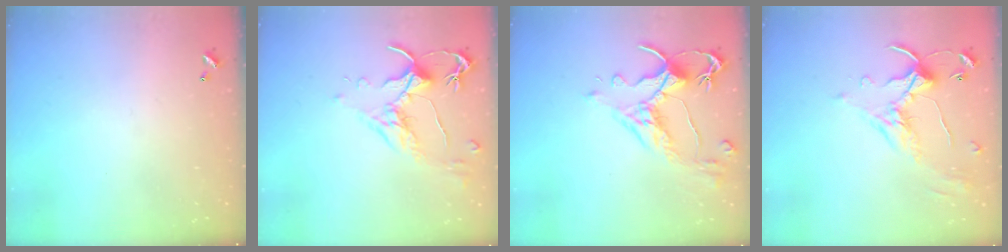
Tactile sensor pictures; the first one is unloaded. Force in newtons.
{"total": 1.6, "press": 1.4, "slide": 0.7}
{"total": 3.5, "press": 3.2, "slide": 1.5}
{"total": 1.1, "press": 0.5, "slide": 1.0}